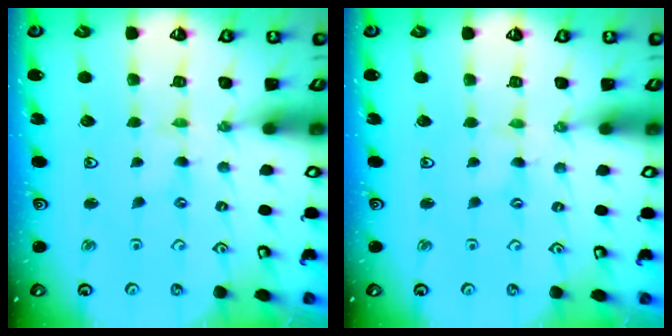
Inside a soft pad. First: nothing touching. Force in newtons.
{"total": 0.0}